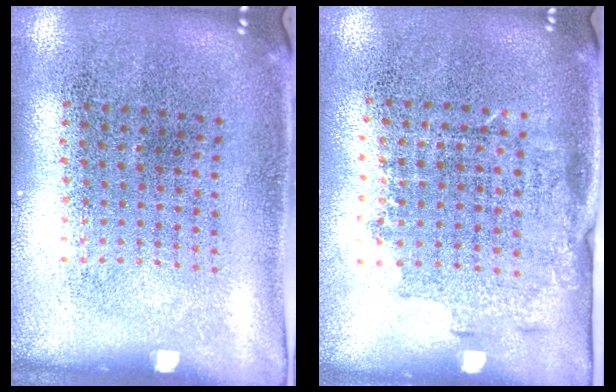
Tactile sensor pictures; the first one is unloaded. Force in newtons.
{"total": 1.5, "press": 1.2, "slide": 1.0}